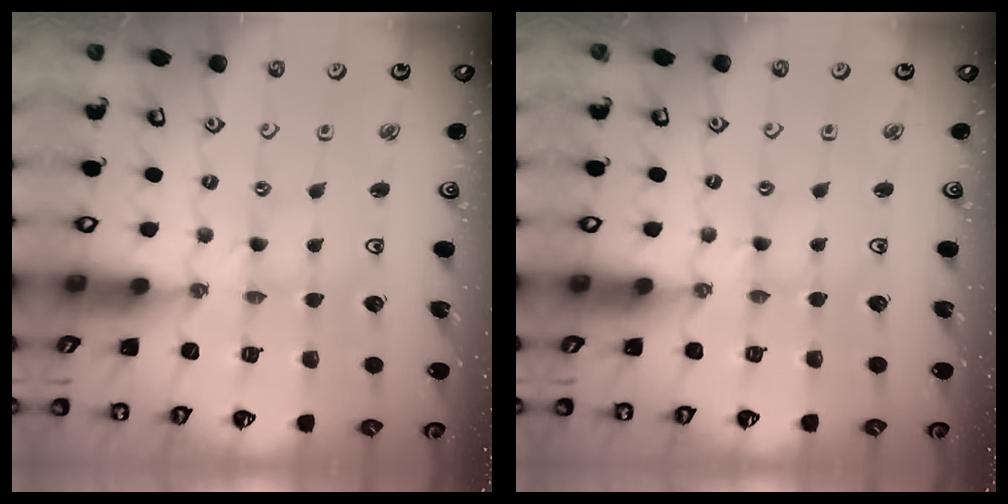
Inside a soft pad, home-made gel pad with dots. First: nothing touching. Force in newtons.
{"total": 1.5, "press": 1.5, "slide": 0.2}